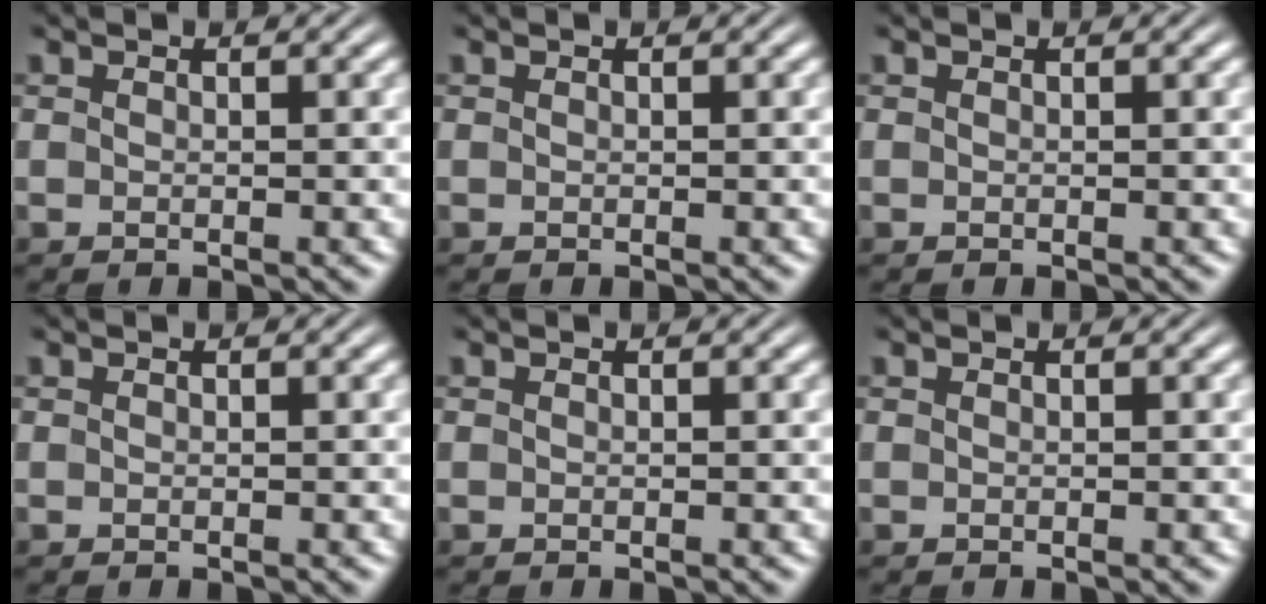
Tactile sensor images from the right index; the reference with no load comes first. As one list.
[{"total": 0.0}, {"total": 0.0}, {"total": 0.0}, {"total": 0.0}, {"total": 0.0}]